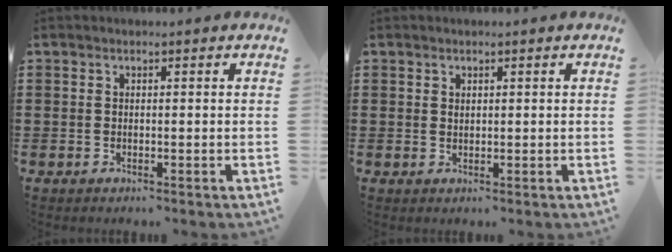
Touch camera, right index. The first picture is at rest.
{"total": 0.7, "force": [0.5, 0.5, 0.3], "torque": [-0.007, 0.002, 0.010]}